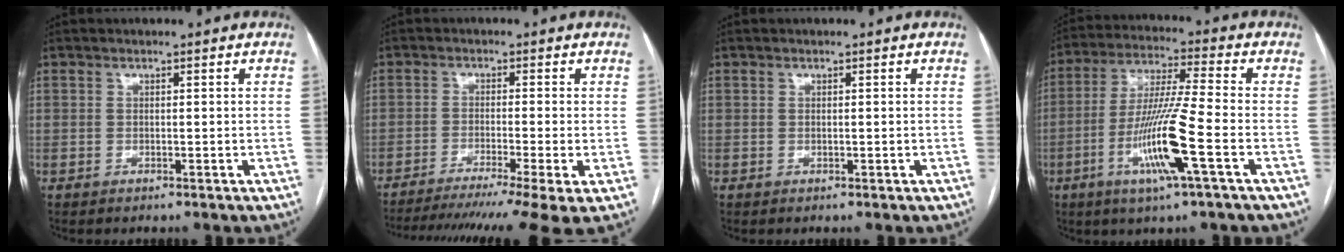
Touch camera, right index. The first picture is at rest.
{"total": 14.9, "force": [-11.4, -0.8, 9.5], "torque": [-0.125, -0.031, -0.171]}
{"total": 0.0}
{"total": 12.8, "force": [-4.6, -0.5, 12.0], "torque": [-0.239, -0.012, -0.091]}